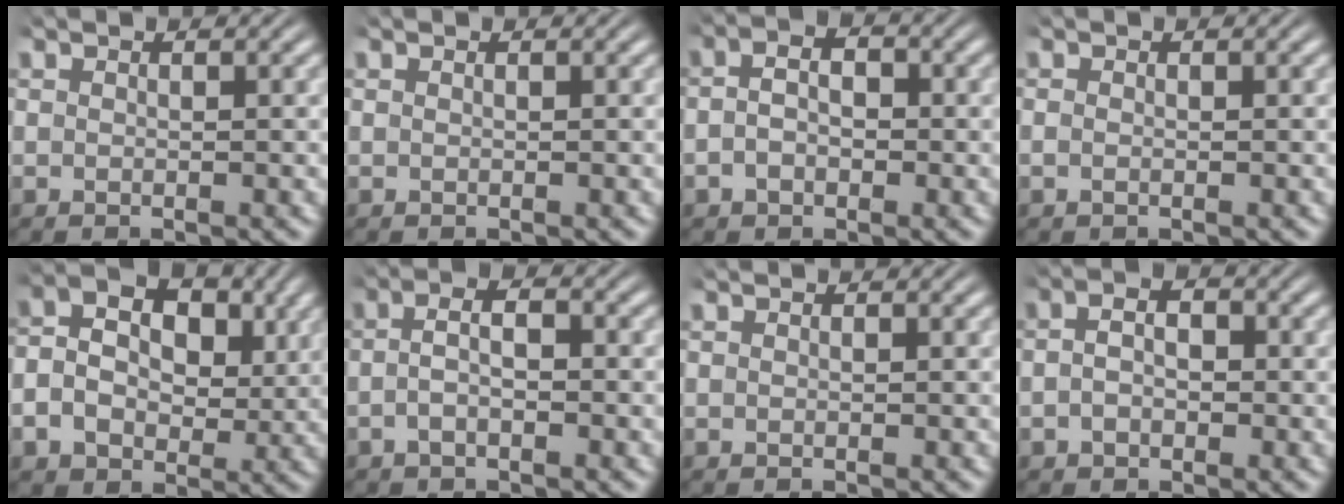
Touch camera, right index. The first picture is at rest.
{"total": 0.0}
{"total": 3.0, "force": [-0.4, 2.1, 2.2], "torque": [-0.037, -0.003, -0.010]}
{"total": 0.8, "force": [-0.3, 0.5, 0.5], "torque": [-0.008, 0.001, -0.008]}
{"total": 8.6, "force": [1.1, 6.4, 5.6], "torque": [-0.103, -0.009, 0.012]}
{"total": 3.0, "force": [-0.7, 1.2, 2.6], "torque": [-0.045, 0.000, -0.017]}
{"total": 0.0}
{"total": 2.6, "force": [-0.3, 1.6, 1.9], "torque": [-0.029, -0.001, -0.008]}